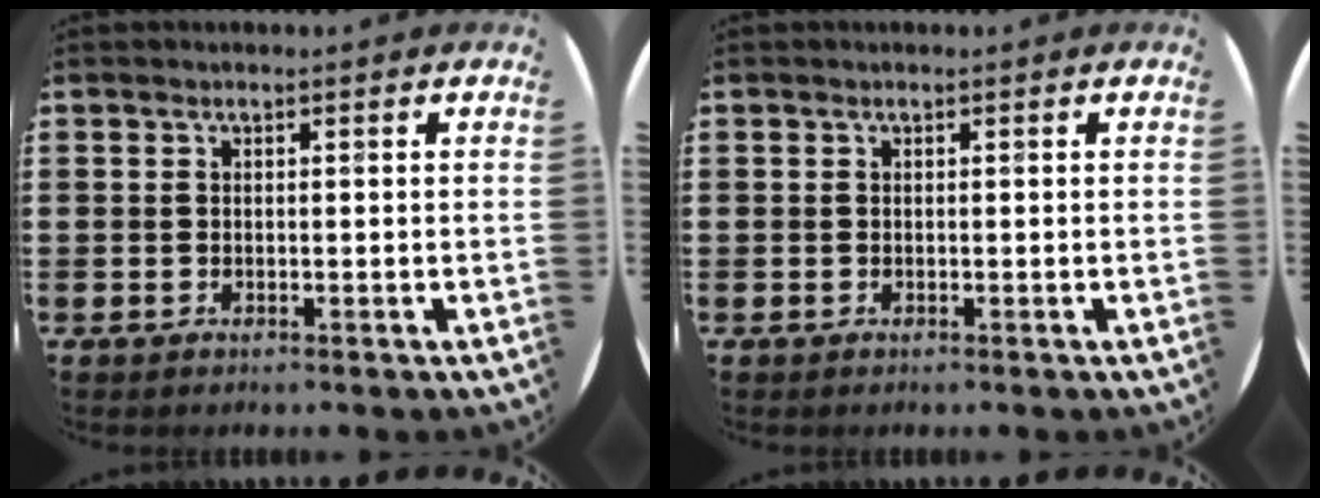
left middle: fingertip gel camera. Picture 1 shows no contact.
{"total": 0.0}